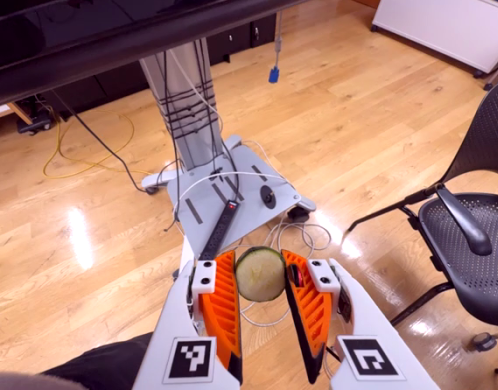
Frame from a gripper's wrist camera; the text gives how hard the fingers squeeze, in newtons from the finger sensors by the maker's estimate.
{"total": 10.0, "left": 10.3, "right": 9.7}